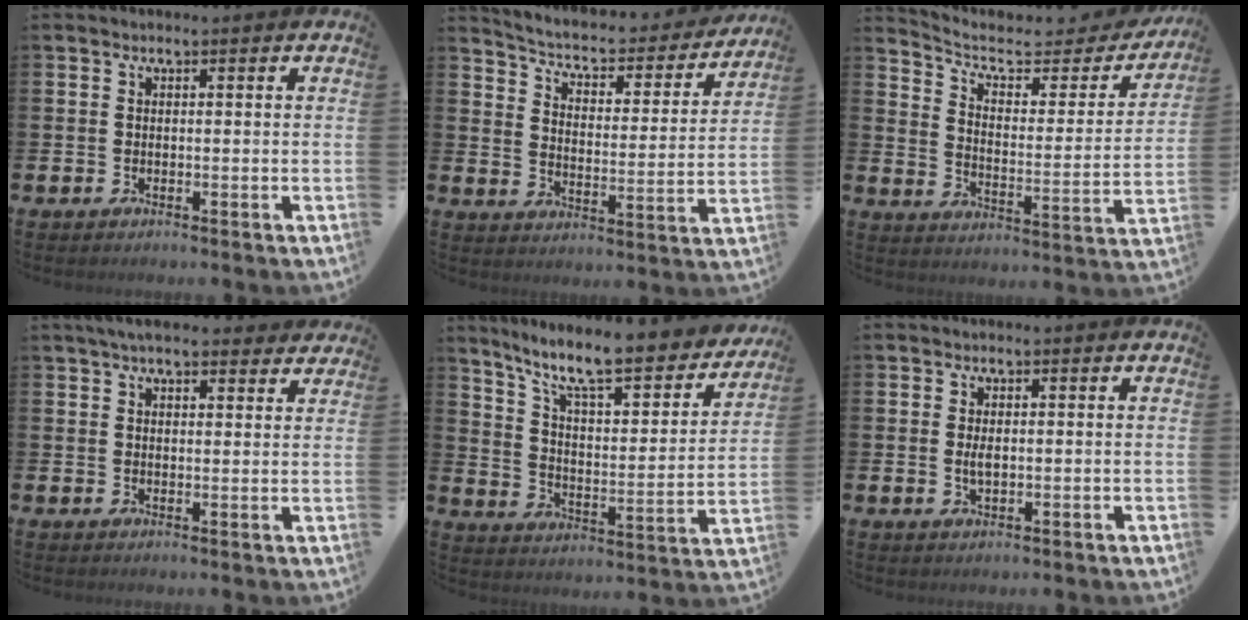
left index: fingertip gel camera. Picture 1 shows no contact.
{"total": 4.8, "force": [4.3, 1.5, 1.5], "torque": [-0.048, -0.039, 0.062]}
{"total": 7.0, "force": [5.8, 2.7, 2.8], "torque": [-0.078, -0.039, 0.092]}
{"total": 4.4, "force": [4.0, 1.2, 1.6], "torque": [-0.038, -0.008, 0.073]}
{"total": 10.5, "force": [9.0, 2.0, 5.0], "torque": [-0.122, -0.065, 0.149]}
{"total": 1.7, "force": [0.1, 0.8, 1.5], "torque": [-0.024, 0.001, 0.000]}